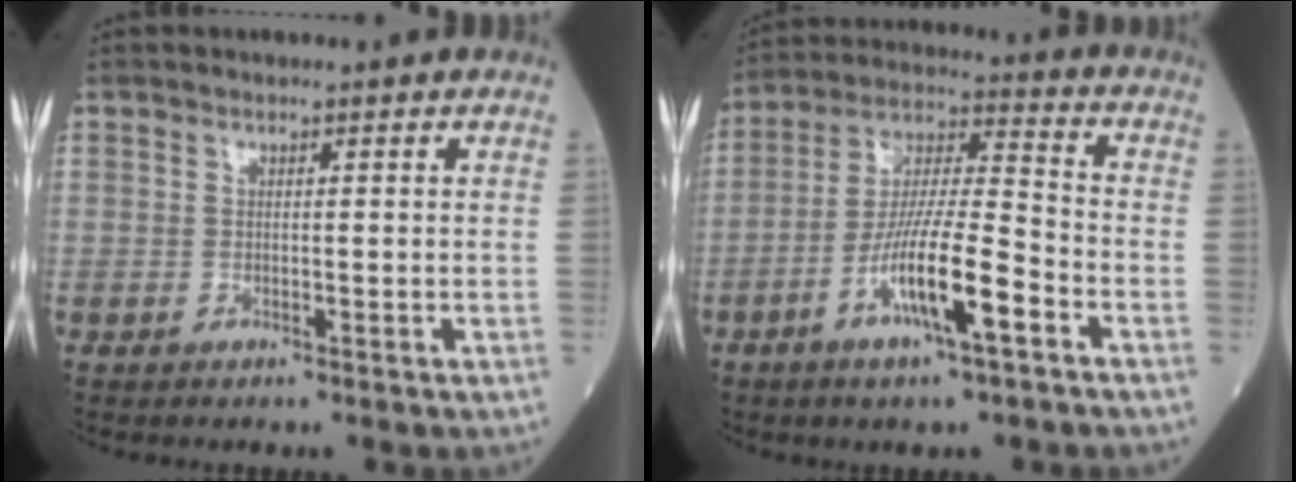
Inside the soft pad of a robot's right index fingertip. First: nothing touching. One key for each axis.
{"total": 12.9, "fx": -5.6, "fy": 1.4, "fz": 11.6, "tx": -0.214, "ty": -0.005, "tz": -0.103}